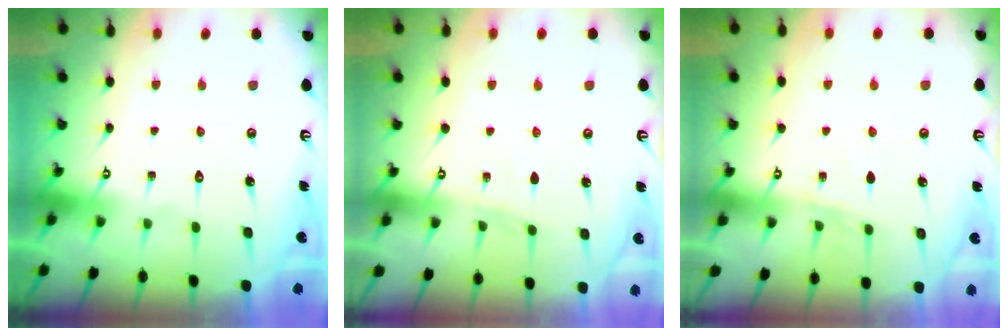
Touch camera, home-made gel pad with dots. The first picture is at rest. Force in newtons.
{"total": 4.1, "press": 4.0, "slide": 0.4}
{"total": 4.3, "press": 4.3, "slide": 0.5}